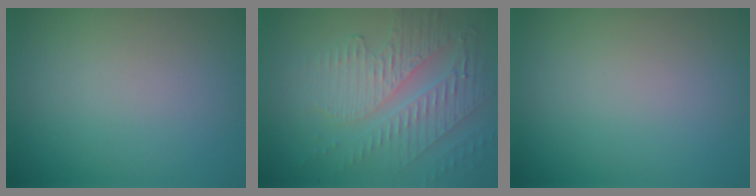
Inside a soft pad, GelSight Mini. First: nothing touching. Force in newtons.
{"total": 5.3, "press": 3.5, "slide": 3.9}
{"total": 0.0}